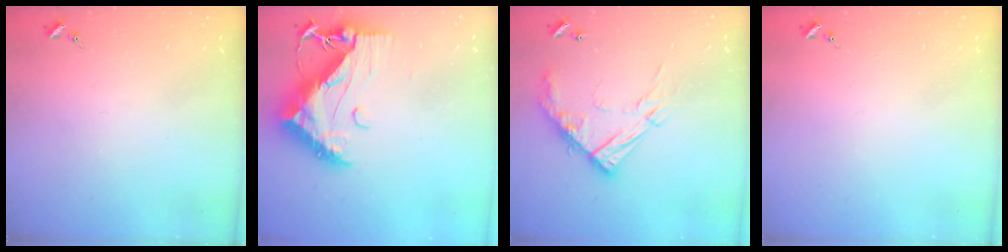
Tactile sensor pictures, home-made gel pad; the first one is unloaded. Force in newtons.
{"total": 19.1, "press": 19.0, "slide": 1.6}
{"total": 16.5, "press": 16.5, "slide": 1.5}
{"total": 0.0}